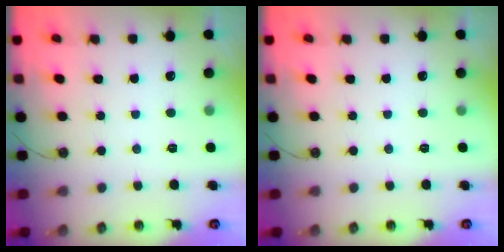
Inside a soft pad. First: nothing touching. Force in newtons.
{"total": 0.0}